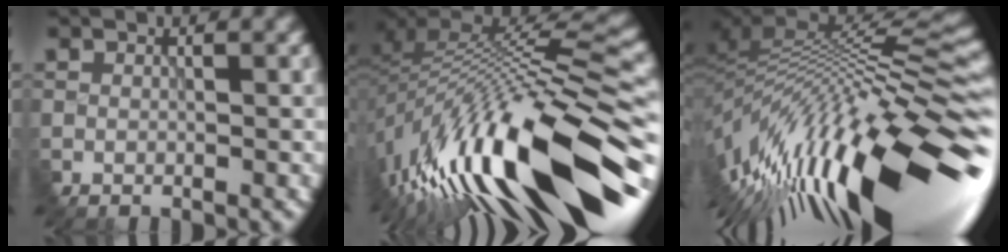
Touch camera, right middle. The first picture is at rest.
{"total": 17.6, "force": [-7.3, 5.4, 15.0], "torque": [-0.258, 0.015, -0.130]}
{"total": 16.0, "force": [-4.9, 5.1, 14.4], "torque": [-0.246, 0.006, -0.088]}